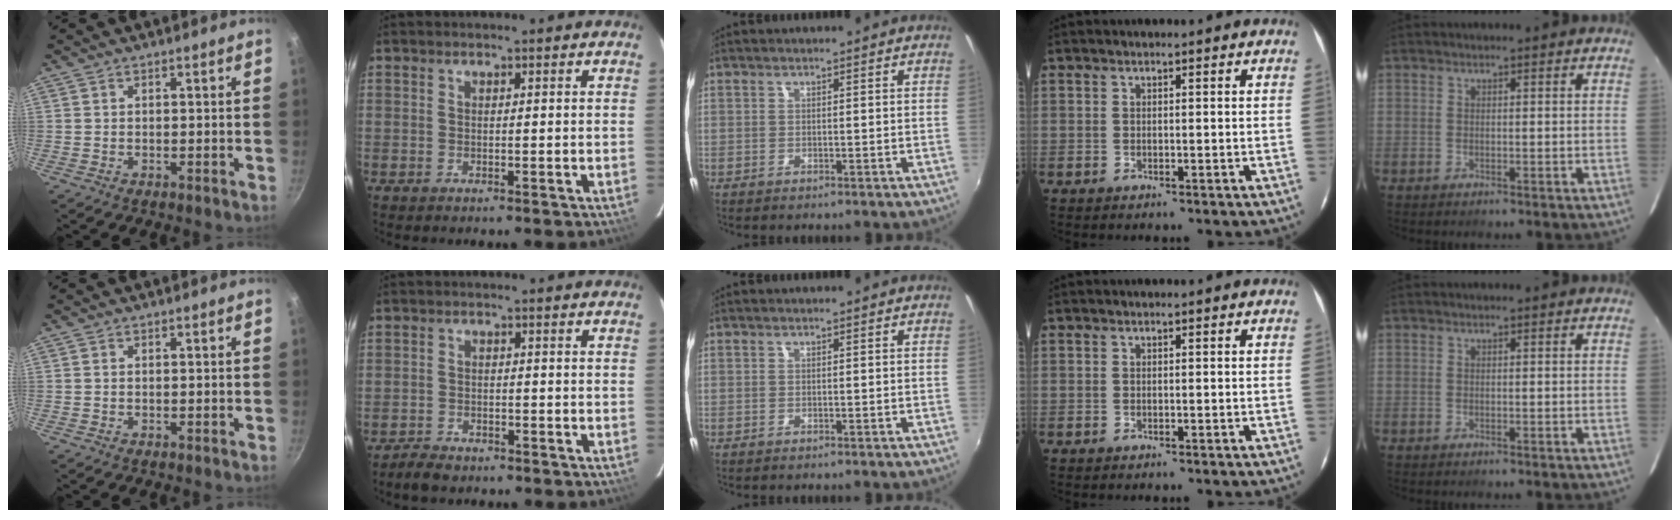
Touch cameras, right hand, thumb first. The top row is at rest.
{"index": {"total": 3.6, "force": [-3.0, 1.5, 1.2], "torque": [-0.037, 0.002, -0.053]}}